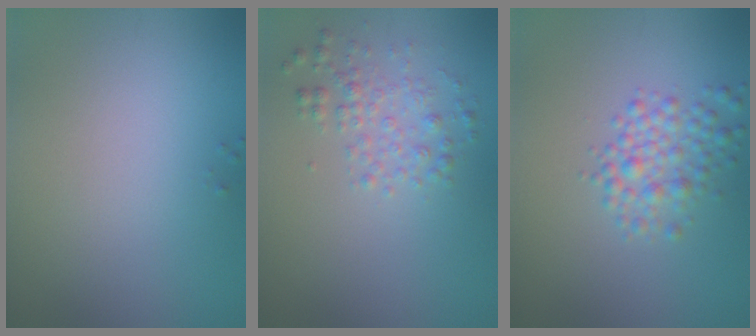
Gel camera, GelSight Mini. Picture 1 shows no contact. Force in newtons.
{"total": 2.2, "press": 2.2, "slide": 0.1}
{"total": 2.8, "press": 2.8, "slide": 0.1}